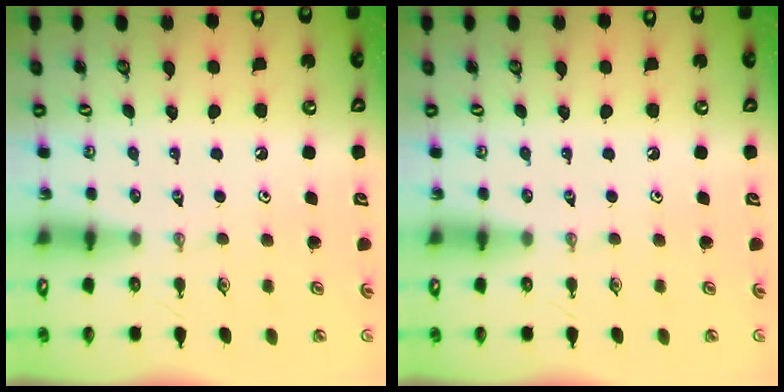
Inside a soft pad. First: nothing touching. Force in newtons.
{"total": 0.0}